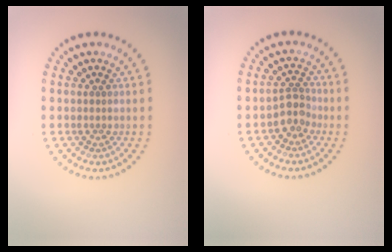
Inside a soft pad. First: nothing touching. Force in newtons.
{"total": 2.2, "press": 1.7, "slide": 1.3}